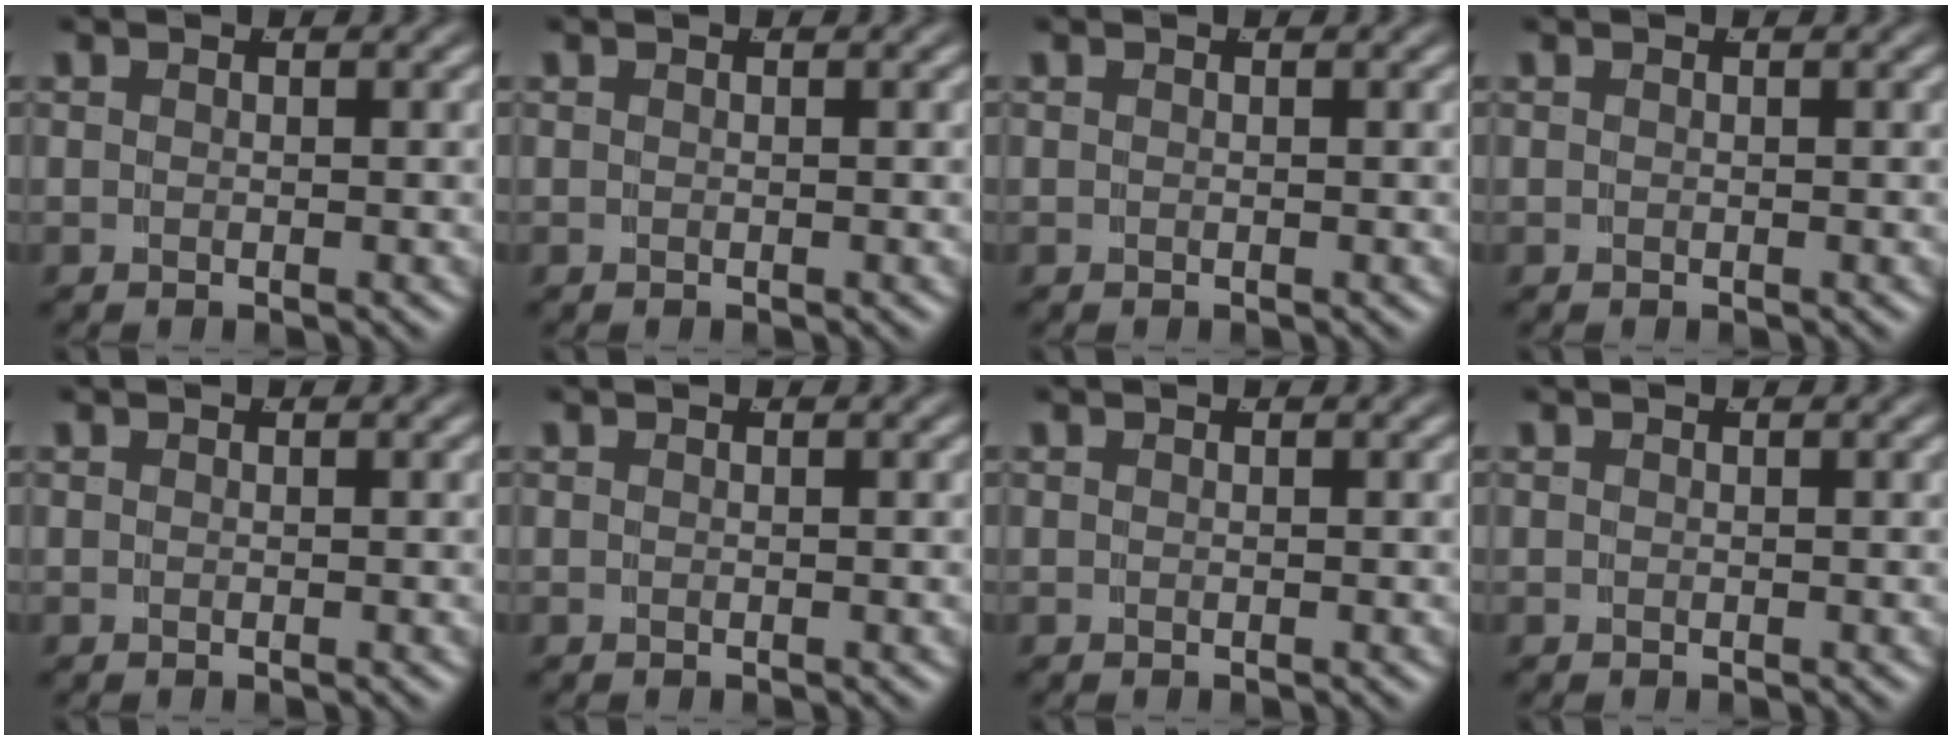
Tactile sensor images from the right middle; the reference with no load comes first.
{"total": 0.0}
{"total": 0.0}
{"total": 0.0}
{"total": 0.0}
{"total": 0.0}
{"total": 0.0}
{"total": 0.0}